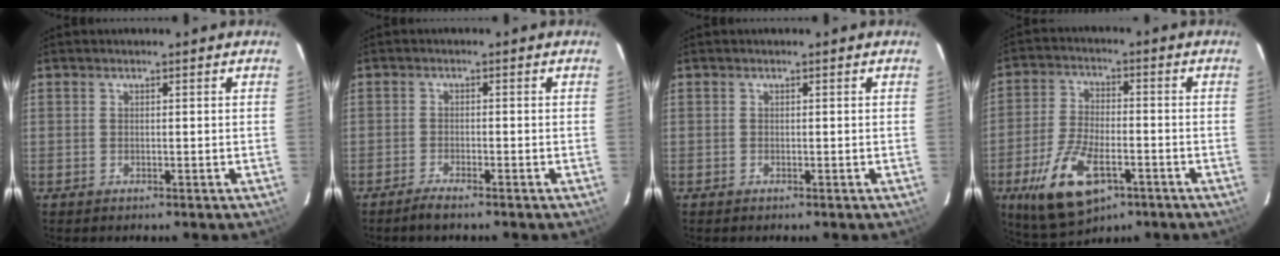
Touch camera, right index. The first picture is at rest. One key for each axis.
{"total": 2.6, "fx": -2.2, "fy": 0.2, "fz": 1.3, "tx": -0.042, "ty": -0.003, "tz": -0.046}
{"total": 0.0}
{"total": 14.1, "fx": -6.8, "fy": 6.4, "fz": 10.5, "tx": -0.229, "ty": -0.024, "tz": -0.118}